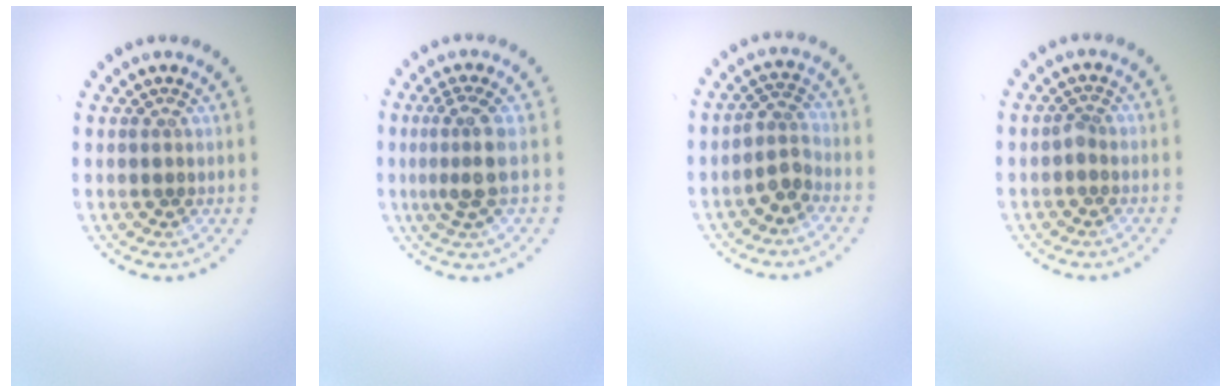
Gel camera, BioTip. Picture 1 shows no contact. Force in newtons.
{"total": 2.6, "press": 1.9, "slide": 1.9}
{"total": 2.2, "press": 1.8, "slide": 1.2}
{"total": 0.7, "press": 0.5, "slide": 0.4}